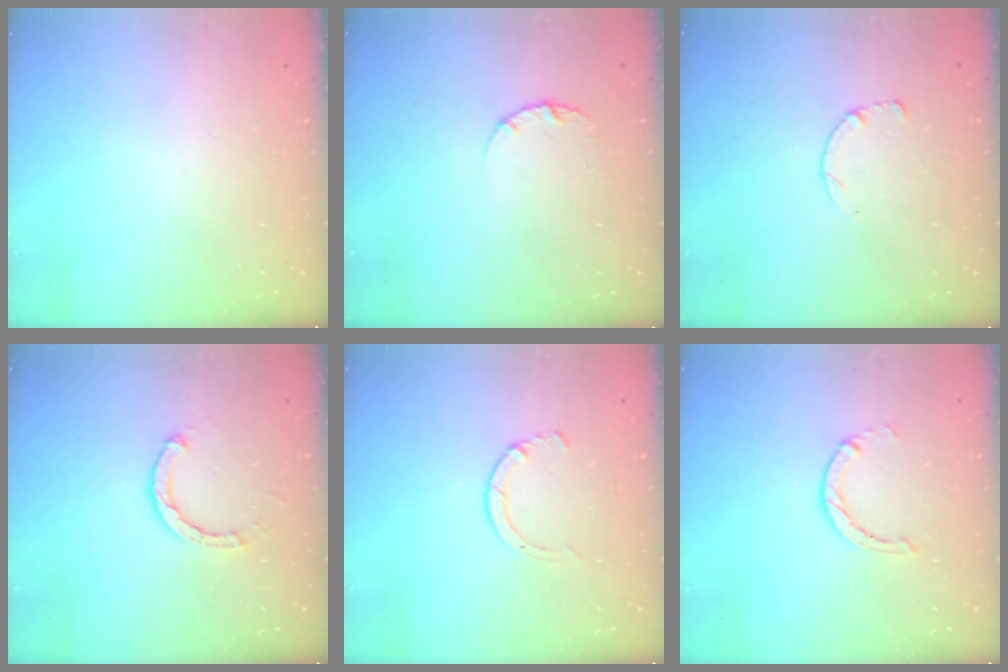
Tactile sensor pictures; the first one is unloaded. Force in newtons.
{"total": 2.6, "press": 2.6, "slide": 0.3}
{"total": 2.6, "press": 2.5, "slide": 0.3}
{"total": 2.6, "press": 2.6, "slide": 0.3}
{"total": 2.8, "press": 2.8, "slide": 0.4}
{"total": 1.2, "press": 1.2, "slide": 0.2}